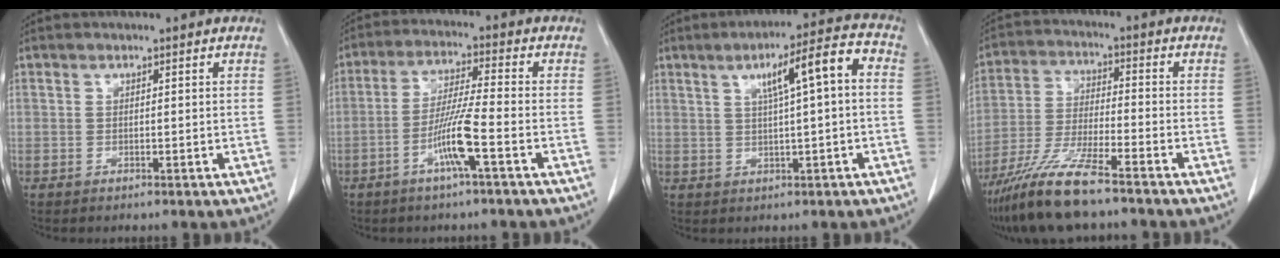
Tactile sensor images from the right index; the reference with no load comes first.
{"total": 7.8, "force": [-3.2, -0.5, 7.1], "torque": [-0.140, -0.005, -0.064]}
{"total": 8.6, "force": [1.7, 0.7, 8.4], "torque": [-0.128, 0.022, 0.023]}
{"total": 11.2, "force": [-8.6, 0.6, 7.1], "torque": [-0.146, -0.028, -0.162]}